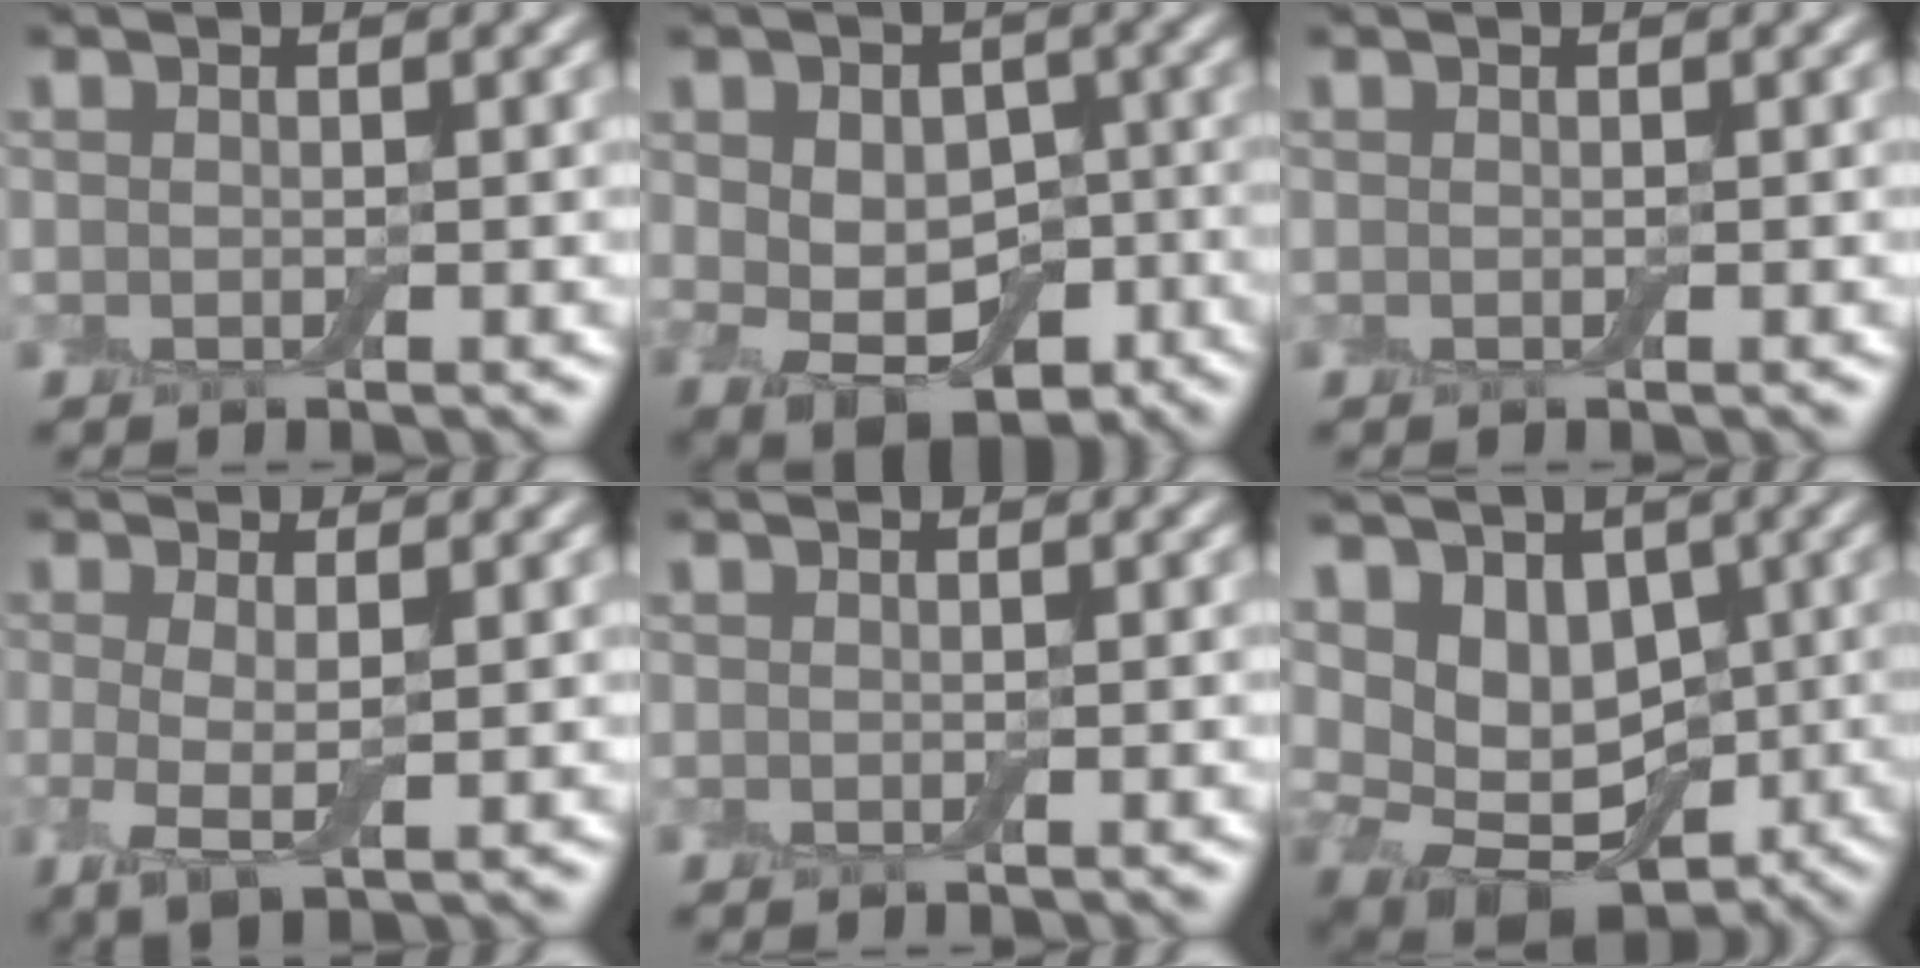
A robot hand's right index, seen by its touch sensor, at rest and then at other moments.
{"total": 7.5, "force": [-1.1, 5.2, 5.4], "torque": [-0.089, -0.017, -0.012]}
{"total": 0.0}
{"total": 2.9, "force": [-0.1, 0.8, 2.8], "torque": [-0.059, -0.008, -0.003]}
{"total": 0.0}
{"total": 7.0, "force": [0.4, 5.1, 4.7], "torque": [-0.069, -0.016, 0.007]}